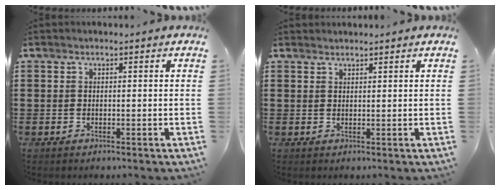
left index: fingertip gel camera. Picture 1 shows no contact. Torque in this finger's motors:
{"motor_torque": [0.05, -0.18, 0.00, -0.01]}